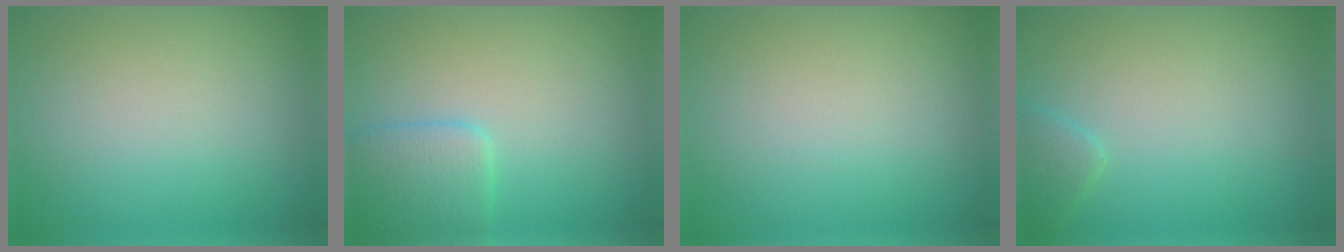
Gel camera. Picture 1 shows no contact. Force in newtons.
{"total": 2.9, "press": 2.9, "slide": 0.2}
{"total": 0.0}
{"total": 1.4, "press": 1.4, "slide": 0.1}